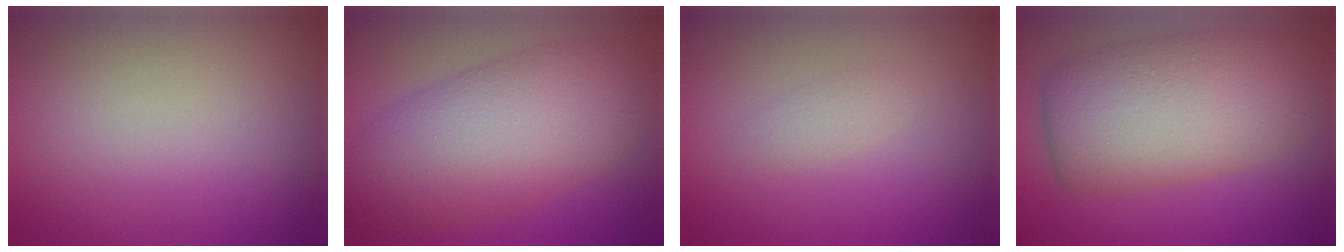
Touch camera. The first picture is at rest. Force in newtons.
{"total": 9.9, "press": 9.9, "slide": 0.2}
{"total": 1.1, "press": 1.1, "slide": 0.0}
{"total": 9.6, "press": 9.6, "slide": 0.6}